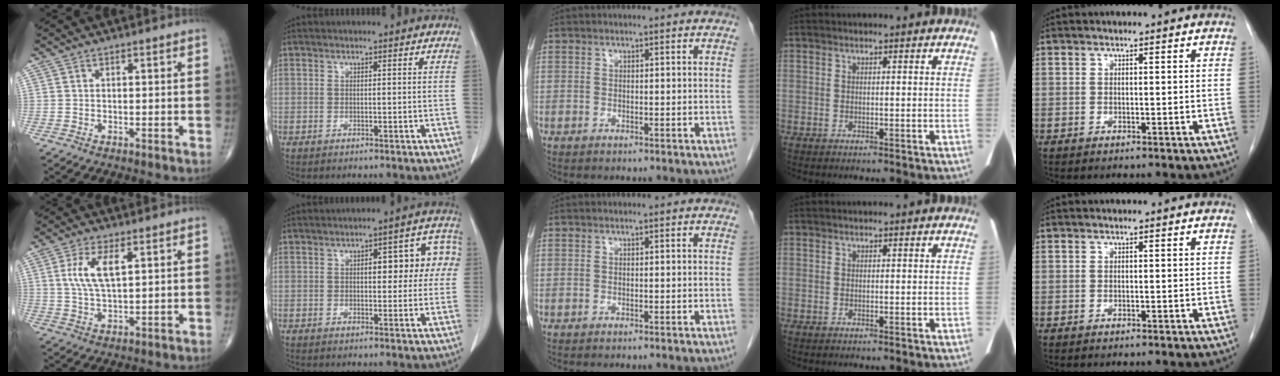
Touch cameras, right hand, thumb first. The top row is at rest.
{"thumb": {"total": 7.3, "force": [2.2, 2.9, 6.4], "torque": [-0.132, -0.005, 0.048]}, "index": {"total": 8.6, "force": [1.4, 3.6, 7.7], "torque": [-0.081, 0.037, 0.014]}, "middle": {"total": 3.5, "force": [-3.1, -0.2, 1.5], "torque": [-0.018, 0.000, -0.039]}}